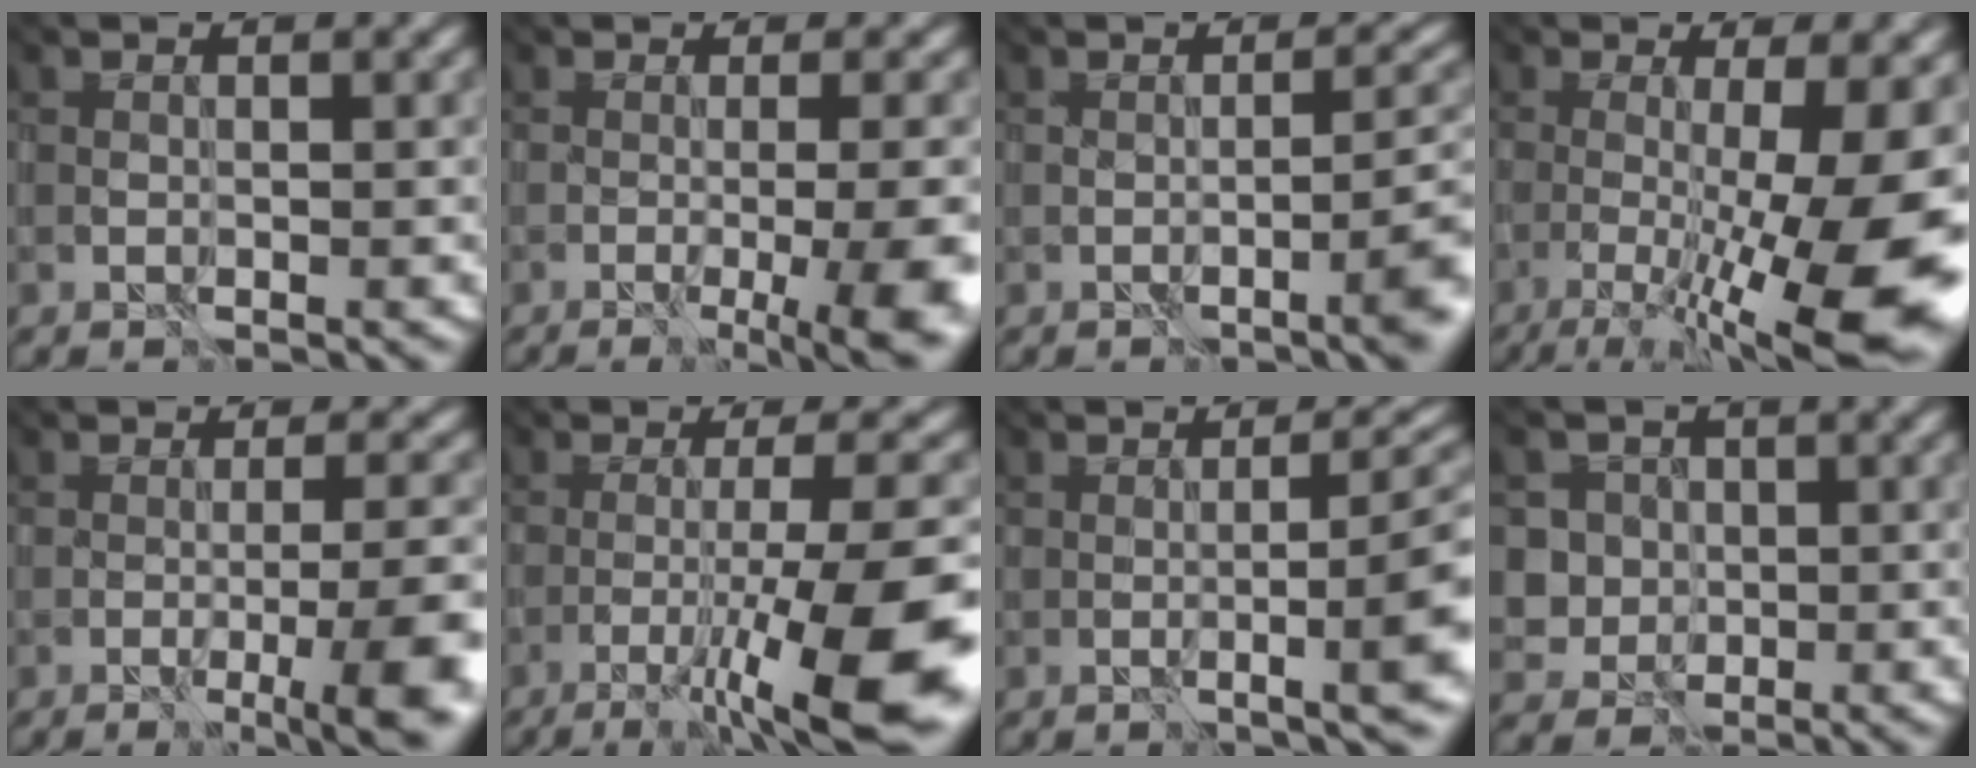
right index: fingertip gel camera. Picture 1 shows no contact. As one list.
[{"total": 10.4, "force": [-3.5, 3.7, 9.1], "torque": [-0.085, 0.003, -0.020]}, {"total": 4.4, "force": [-2.4, 0.6, 3.6], "torque": [-0.035, 0.000, -0.016]}, {"total": 15.4, "force": [-3.9, 4.8, 14.1], "torque": [-0.205, -0.012, -0.038]}, {"total": 7.9, "force": [-3.7, 1.4, 6.8], "torque": [-0.074, 0.001, -0.035]}, {"total": 11.3, "force": [-6.3, 0.9, 9.4], "torque": [-0.149, -0.009, -0.084]}, {"total": 4.7, "force": [-1.5, 0.2, 4.4], "torque": [-0.055, -0.002, 0.002]}, {"total": 3.8, "force": [1.6, 3.4, 0.2], "torque": [-0.018, 0.009, 0.029]}]